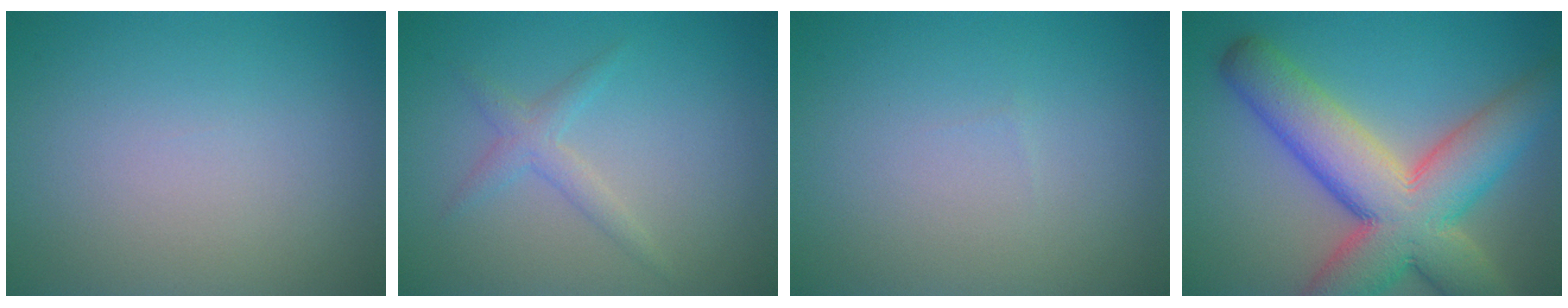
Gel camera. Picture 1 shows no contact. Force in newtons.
{"total": 1.7, "press": 1.7, "slide": 0.0}
{"total": 0.0}
{"total": 12.0, "press": 12.0, "slide": 0.4}